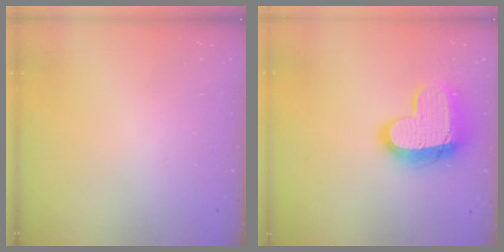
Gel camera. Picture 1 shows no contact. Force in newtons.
{"total": 16.2, "press": 16.2, "slide": 1.4}